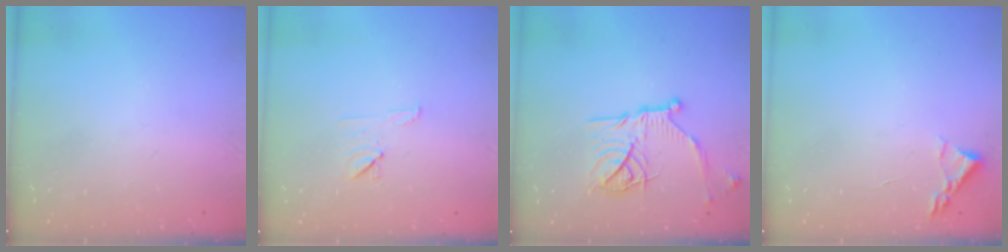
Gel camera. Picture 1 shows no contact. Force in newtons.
{"total": 6.4, "press": 6.4, "slide": 0.6}
{"total": 18.0, "press": 18.0, "slide": 1.5}
{"total": 2.2, "press": 2.2, "slide": 0.3}